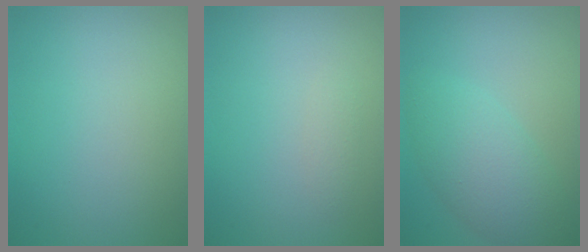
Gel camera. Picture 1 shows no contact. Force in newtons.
{"total": 0.7, "press": 0.7, "slide": 0.0}
{"total": 4.7, "press": 4.7, "slide": 0.2}